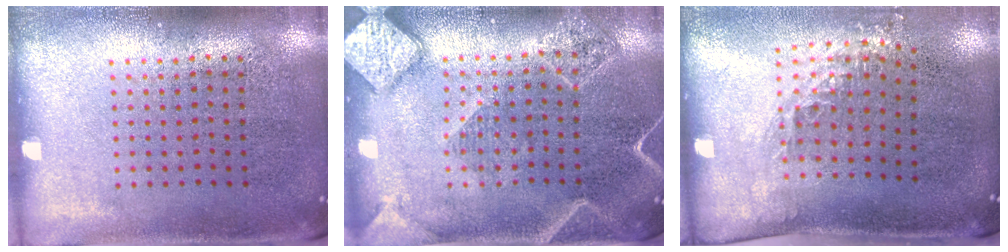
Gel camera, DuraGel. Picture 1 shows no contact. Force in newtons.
{"total": 2.4, "press": 2.2, "slide": 0.9}
{"total": 1.4, "press": 1.0, "slide": 1.0}